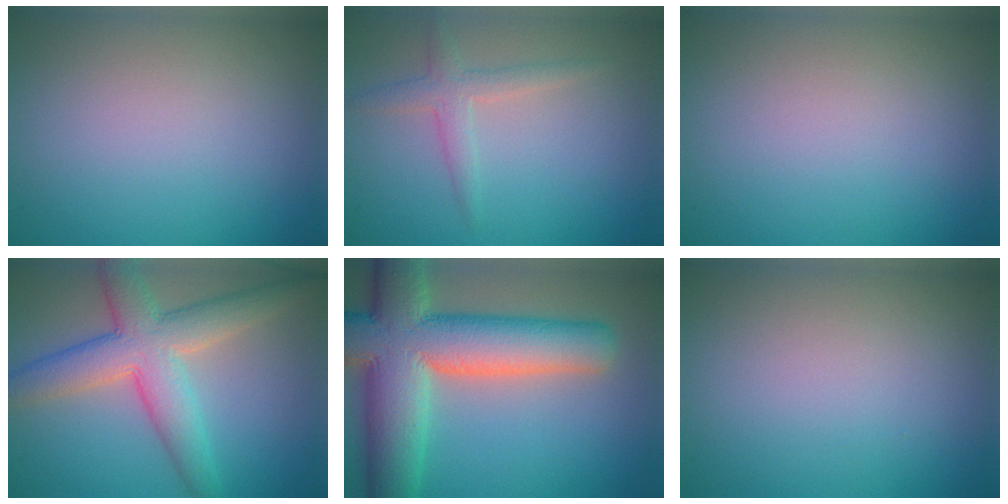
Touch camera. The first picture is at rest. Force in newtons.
{"total": 2.1, "press": 2.1, "slide": 0.0}
{"total": 0.0}
{"total": 7.0, "press": 7.0, "slide": 0.2}
{"total": 13.2, "press": 13.2, "slide": 1.2}
{"total": 0.0}